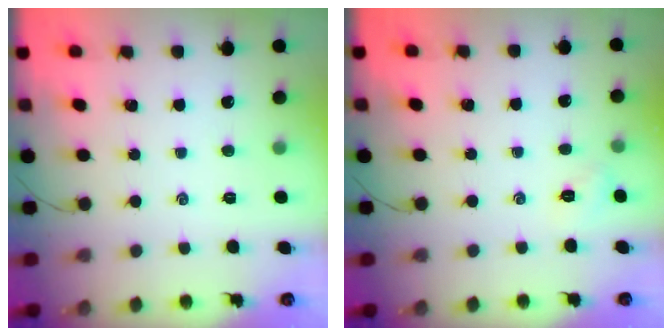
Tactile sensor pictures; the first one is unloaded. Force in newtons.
{"total": 2.2, "press": 2.1, "slide": 0.6}